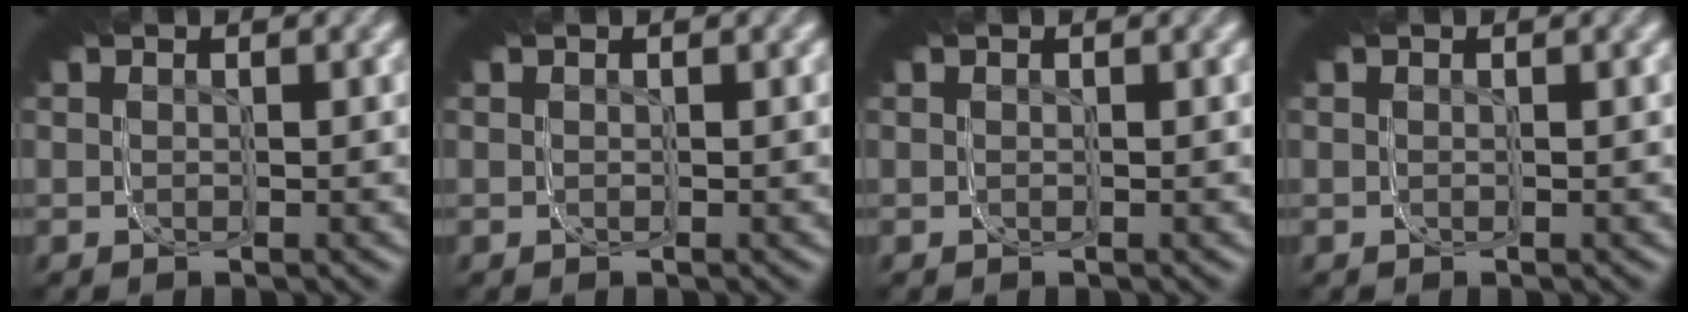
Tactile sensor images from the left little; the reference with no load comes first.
{"total": 0.0}
{"total": 0.0}
{"total": 0.0}